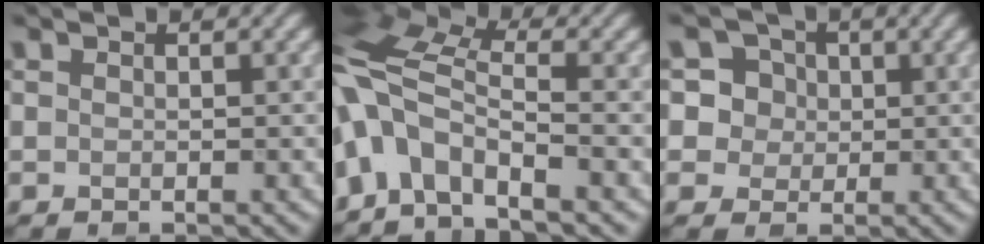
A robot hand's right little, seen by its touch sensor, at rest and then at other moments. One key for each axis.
{"total": 8.3, "fx": -3.0, "fy": 4.0, "fz": 6.6, "tx": -0.129, "ty": 0.012, "tz": -0.077}
{"total": 4.9, "fx": 1.6, "fy": 4.4, "fz": 1.6, "tx": -0.012, "ty": 0.021, "tz": 0.015}